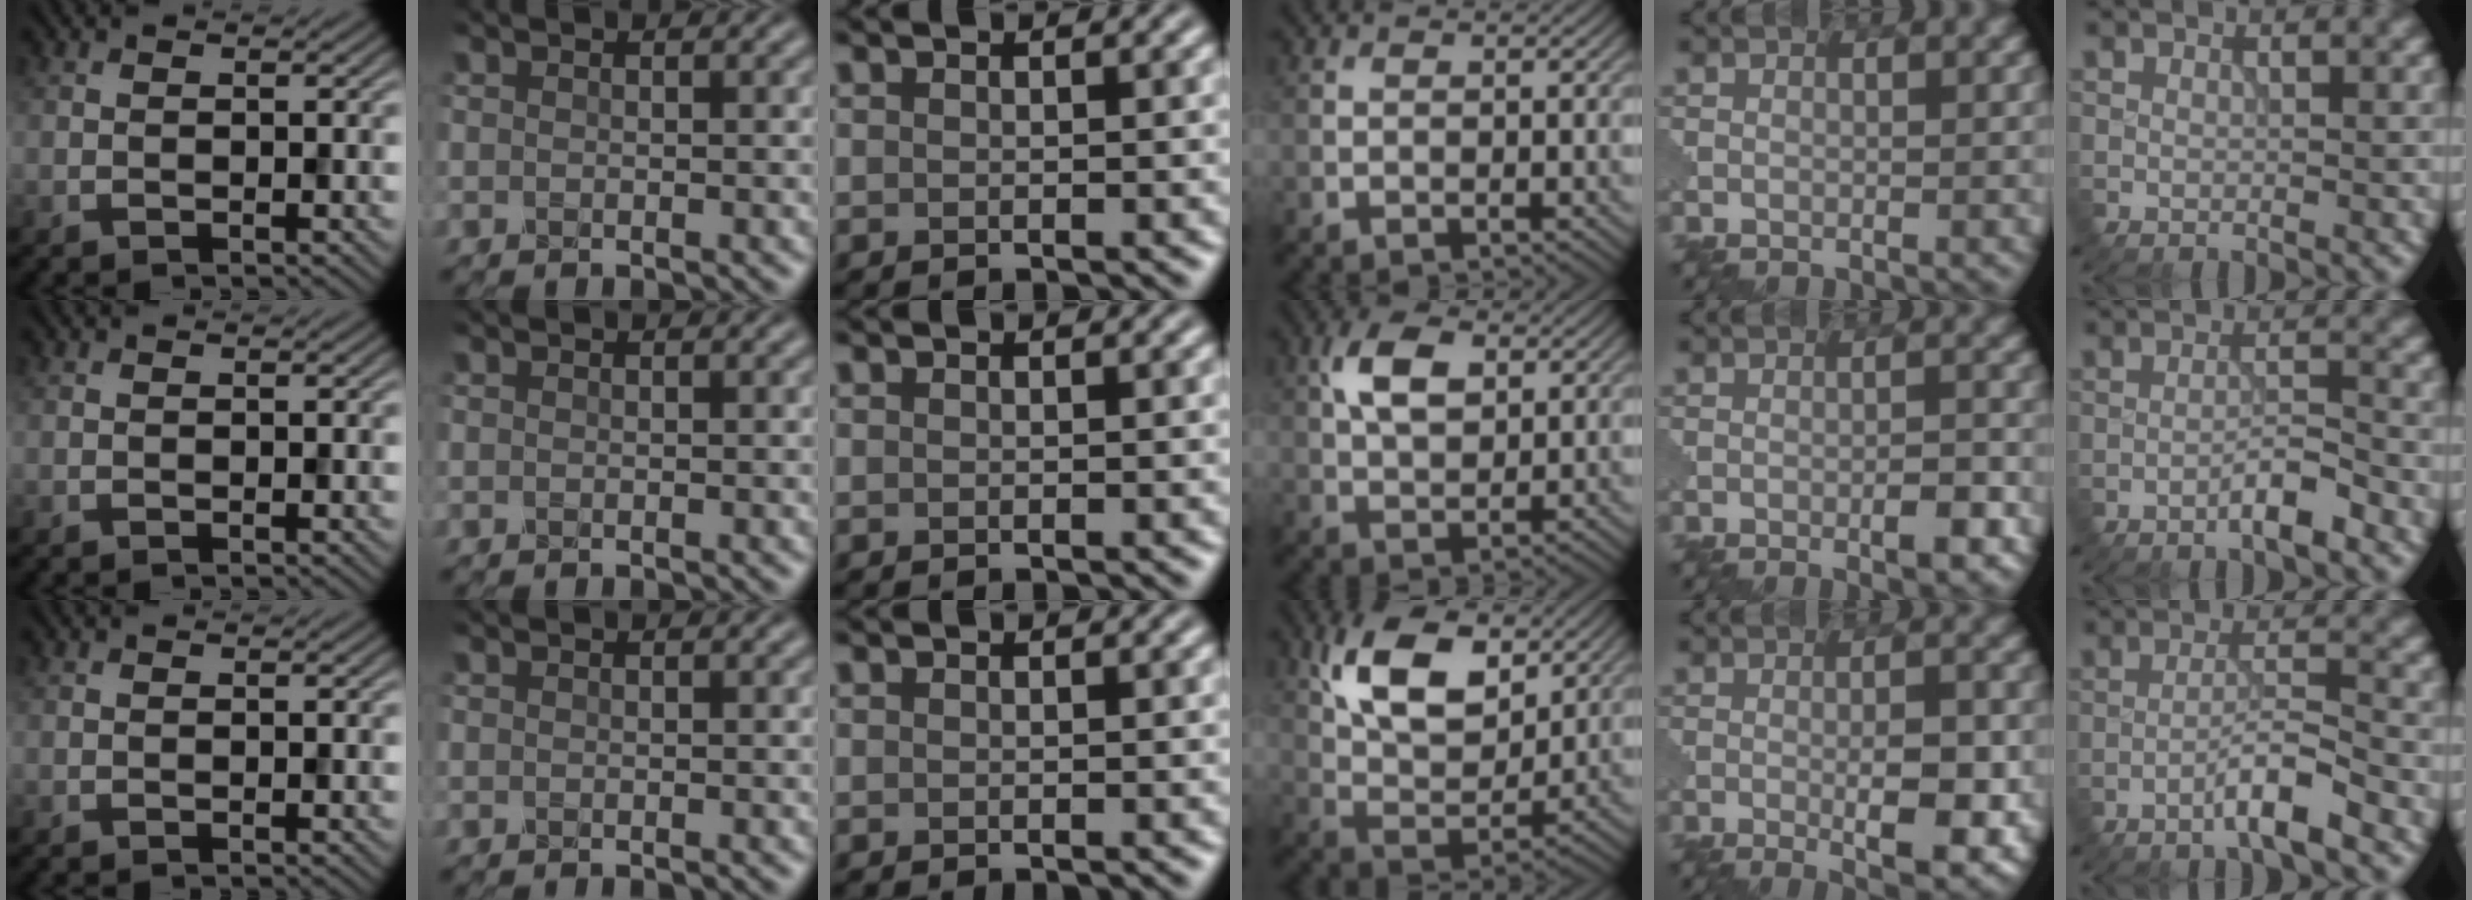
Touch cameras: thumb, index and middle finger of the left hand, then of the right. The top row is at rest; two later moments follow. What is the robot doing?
{"motion": "dispense", "object": "glue stick"}